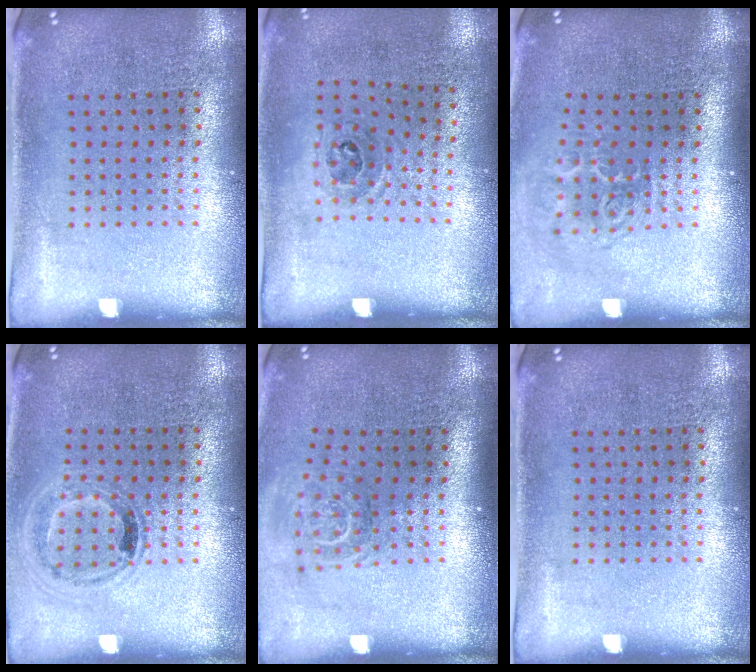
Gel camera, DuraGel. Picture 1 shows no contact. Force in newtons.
{"total": 1.1, "press": 0.7, "slide": 0.8}
{"total": 1.8, "press": 1.2, "slide": 1.4}
{"total": 1.0, "press": 1.0, "slide": 0.3}
{"total": 1.7, "press": 1.2, "slide": 1.2}
{"total": 0.0}